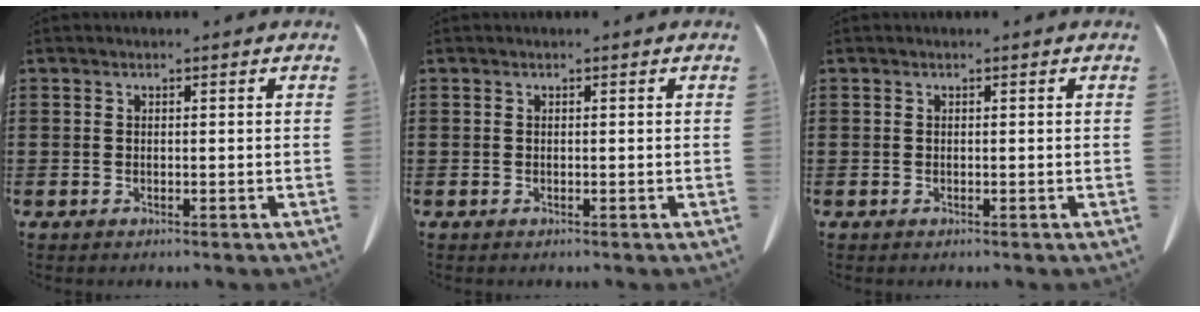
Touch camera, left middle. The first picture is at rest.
{"total": 0.0}
{"total": 0.0}